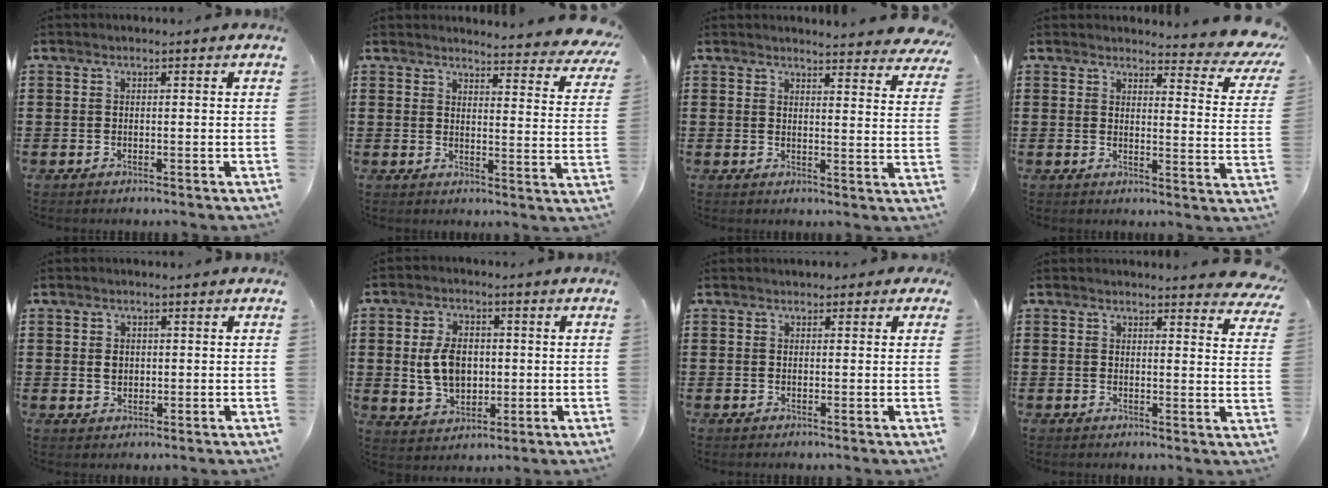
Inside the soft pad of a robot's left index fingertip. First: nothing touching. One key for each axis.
{"total": 4.3, "fx": 4.1, "fy": -0.1, "fz": 1.3, "tx": -0.027, "ty": -0.029, "tz": 0.068}
{"total": 3.9, "fx": 3.8, "fy": -0.1, "fz": 0.9, "tx": -0.023, "ty": -0.018, "tz": 0.068}
{"total": 4.7, "fx": 4.2, "fy": 0.5, "fz": 2.1, "tx": -0.035, "ty": -0.030, "tz": 0.068}
{"total": 1.7, "fx": 0.3, "fy": 1.3, "fz": 1.0, "tx": -0.024, "ty": 0.008, "tz": 0.006}
{"total": 7.1, "fx": 0.3, "fy": 4.8, "fz": 5.3, "tx": -0.119, "ty": 0.004, "tz": -0.002}
{"total": 1.1, "fx": 0.7, "fy": 0.8, "fz": 0.3, "tx": -0.002, "ty": 0.003, "tz": 0.011}
{"total": 3.1, "fx": 3.0, "fy": 0.1, "fz": 0.8, "tx": -0.017, "ty": -0.011, "tz": 0.055}